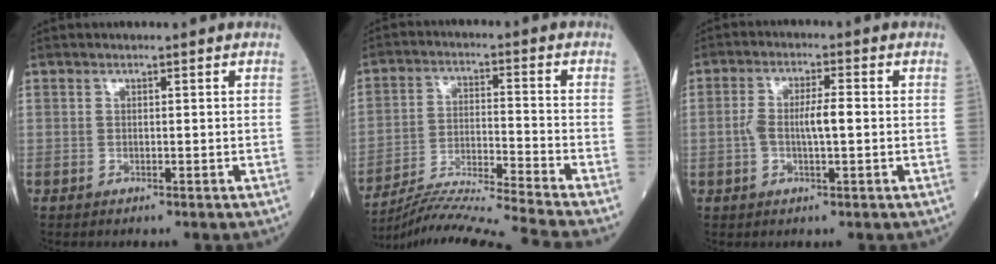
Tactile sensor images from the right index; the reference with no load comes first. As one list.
[{"total": 16.2, "force": [-14.8, -3.7, 5.3], "torque": [-0.086, -0.018, -0.244]}, {"total": 5.2, "force": [-0.3, 1.3, 5.1], "torque": [-0.103, 0.013, -0.005]}]